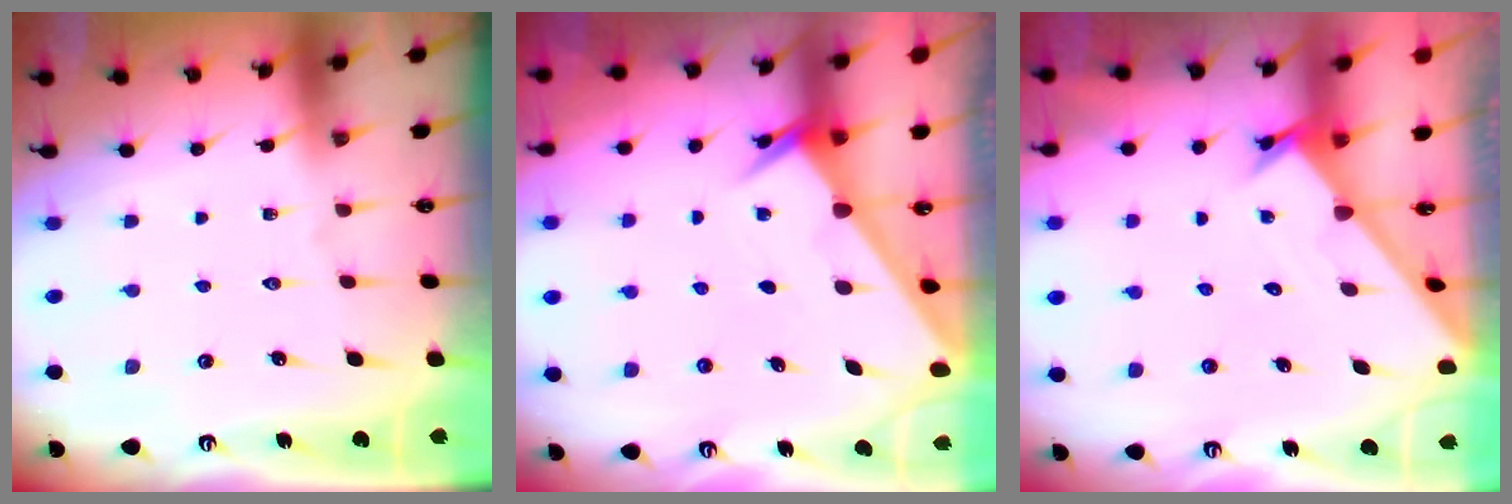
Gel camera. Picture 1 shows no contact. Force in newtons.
{"total": 2.1, "press": 2.1, "slide": 0.1}
{"total": 1.8, "press": 1.8, "slide": 0.1}